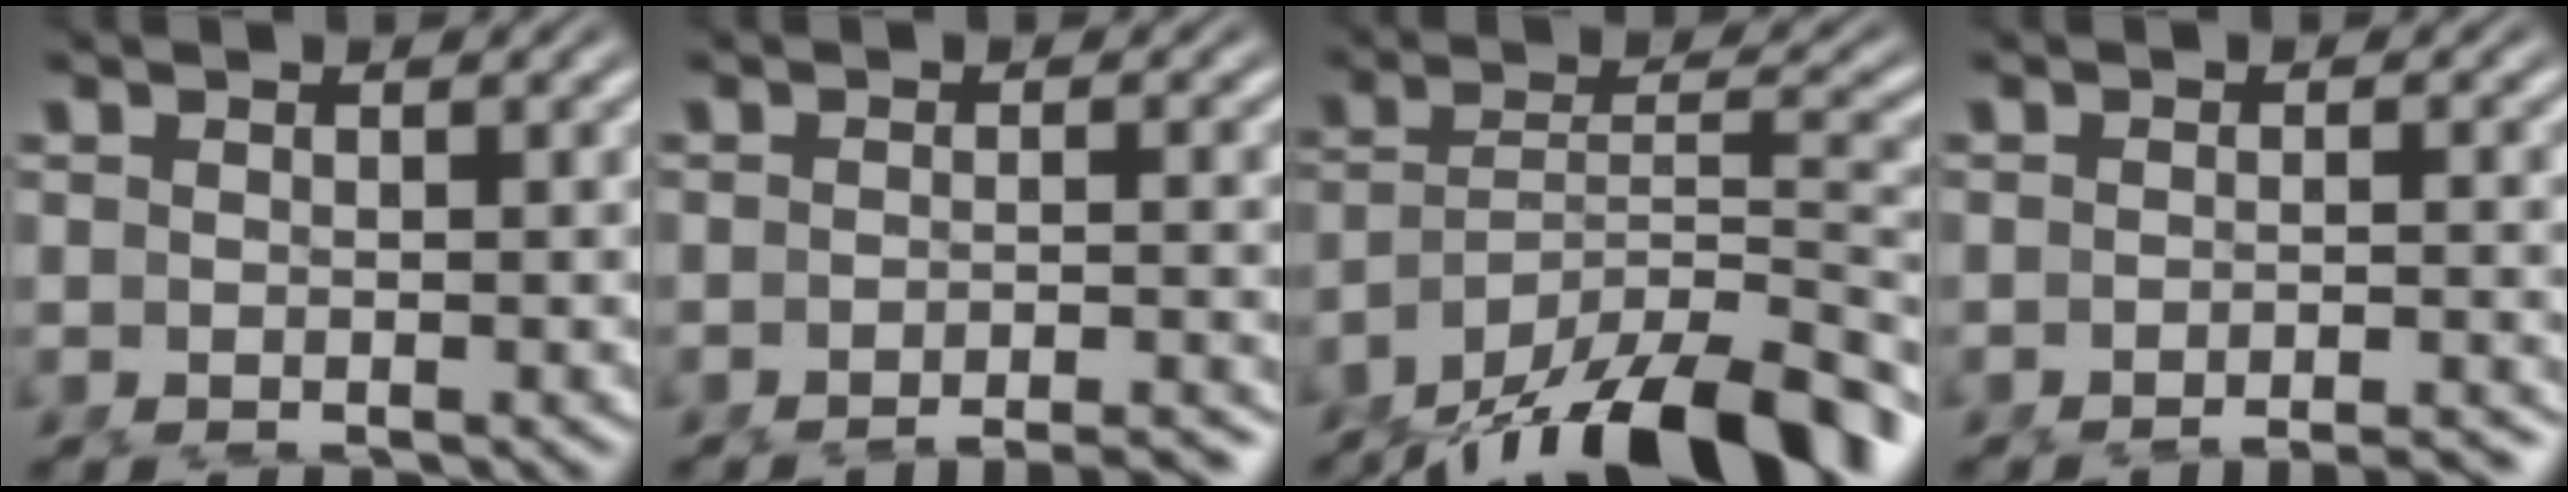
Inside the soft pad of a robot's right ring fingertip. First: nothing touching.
{"total": 6.4, "force": [-6.1, 0.7, 1.8], "torque": [-0.009, -0.009, -0.092]}
{"total": 12.3, "force": [-7.7, 6.6, 6.9], "torque": [-0.126, -0.036, -0.116]}
{"total": 5.7, "force": [-5.5, 0.5, 1.6], "torque": [-0.007, -0.008, -0.082]}